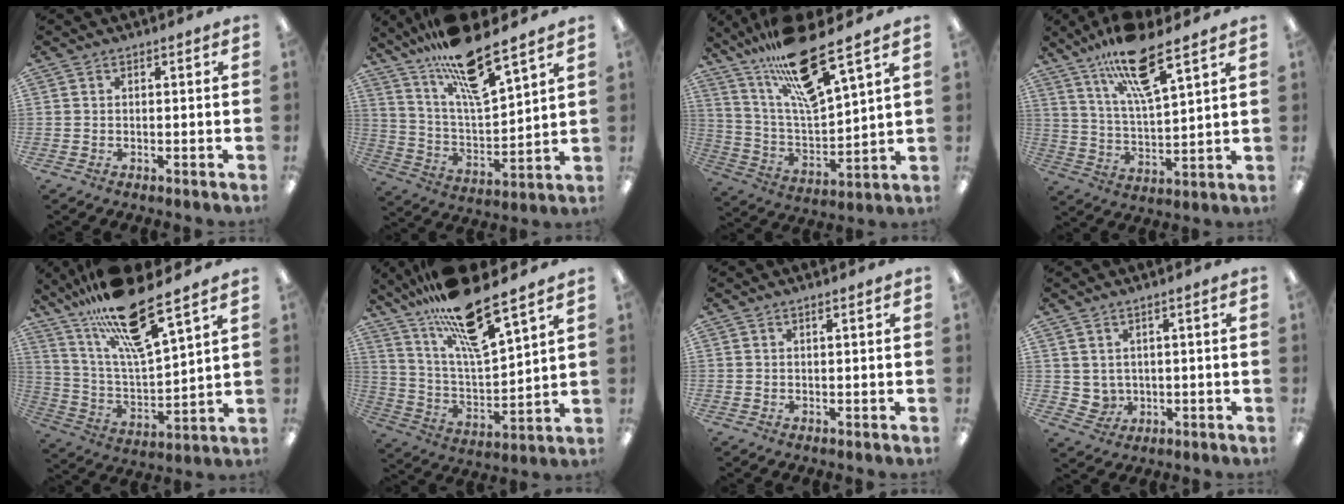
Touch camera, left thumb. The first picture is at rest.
{"total": 17.3, "force": [13.6, 3.3, 10.1], "torque": [-0.182, -0.089, 0.229]}
{"total": 19.9, "force": [14.8, 4.1, 12.6], "torque": [-0.236, -0.083, 0.249]}
{"total": 15.2, "force": [10.4, 3.9, 10.4], "torque": [-0.184, -0.046, 0.174]}
{"total": 19.9, "force": [15.3, 3.8, 12.2], "torque": [-0.222, -0.094, 0.255]}
{"total": 20.0, "force": [15.4, 4.1, 12.1], "torque": [-0.220, -0.096, 0.258]}
{"total": 0.9, "force": [0.6, 0.1, 0.6], "torque": [-0.013, 0.000, 0.011]}
{"total": 3.1, "force": [1.9, 2.4, 0.4], "torque": [-0.017, -0.010, 0.037]}